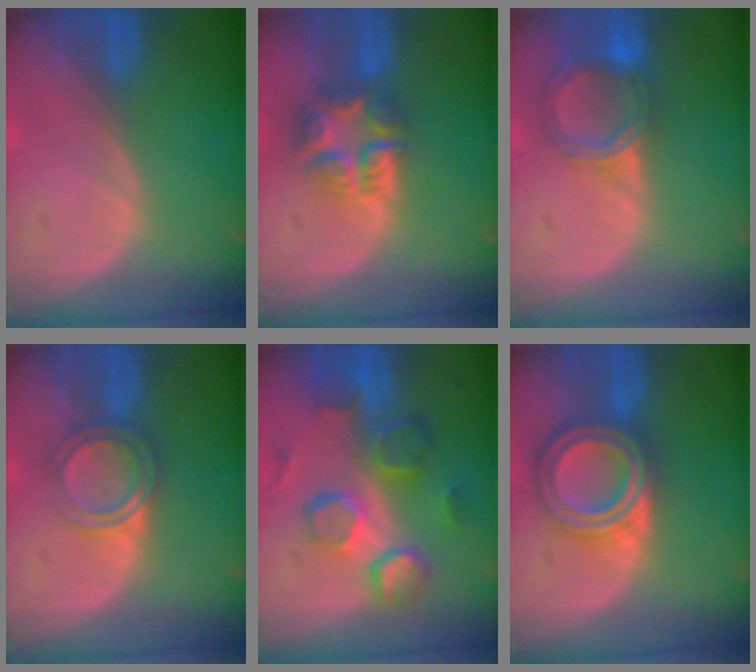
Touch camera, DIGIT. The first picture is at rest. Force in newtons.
{"total": 7.6, "press": 6.6, "slide": 3.7}
{"total": 6.5, "press": 5.8, "slide": 2.9}
{"total": 4.9, "press": 4.5, "slide": 2.1}
{"total": 10.6, "press": 9.3, "slide": 5.0}
{"total": 8.0, "press": 8.0, "slide": 0.5}